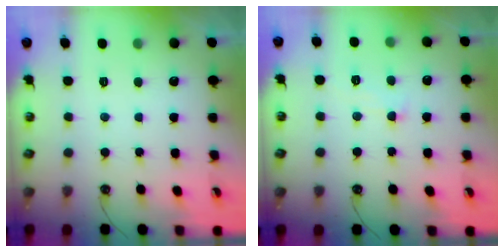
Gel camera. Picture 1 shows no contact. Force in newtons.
{"total": 1.8, "press": 1.7, "slide": 0.6}